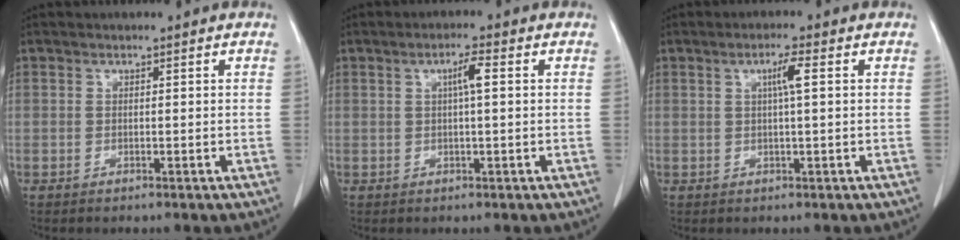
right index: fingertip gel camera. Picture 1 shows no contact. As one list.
[{"total": 2.9, "force": [0.7, 0.3, 2.8], "torque": [-0.048, 0.006, 0.010]}, {"total": 3.0, "force": [0.8, 0.0, 2.9], "torque": [-0.052, 0.003, 0.012]}]